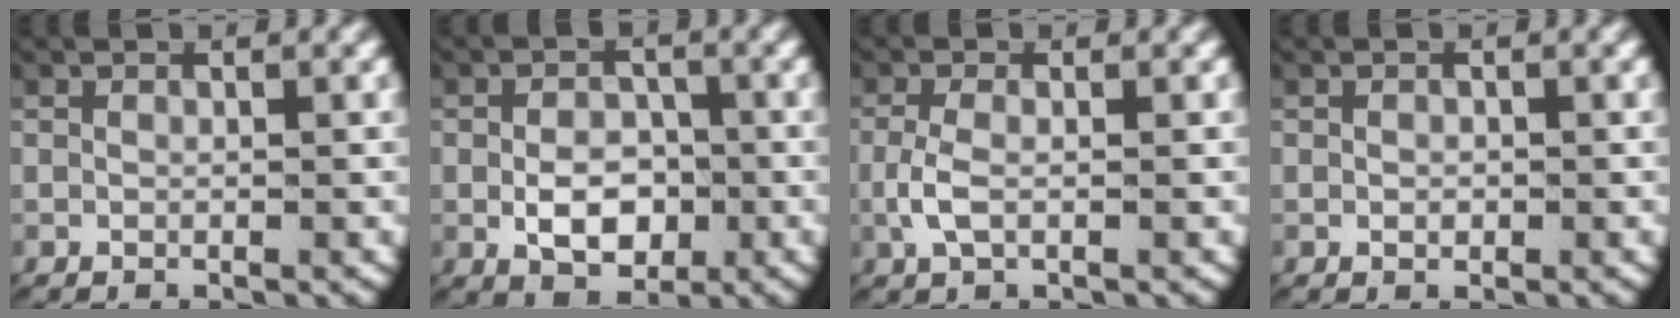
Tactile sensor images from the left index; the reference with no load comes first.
{"total": 4.3, "force": [-1.0, 3.0, 2.9], "torque": [-0.049, -0.018, -0.009]}
{"total": 2.2, "force": [-0.4, 1.0, 1.9], "torque": [-0.056, -0.009, -0.003]}
{"total": 0.6, "force": [-0.3, 0.4, 0.4], "torque": [-0.015, -0.010, 0.001]}